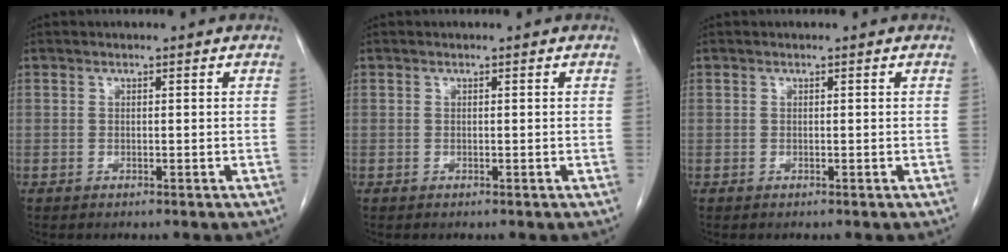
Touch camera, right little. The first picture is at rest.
{"total": 0.0}
{"total": 0.0}